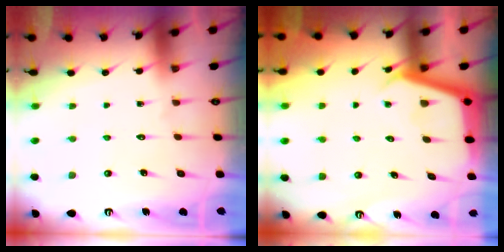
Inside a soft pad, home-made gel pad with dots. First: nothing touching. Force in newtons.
{"total": 3.9, "press": 3.9, "slide": 0.2}